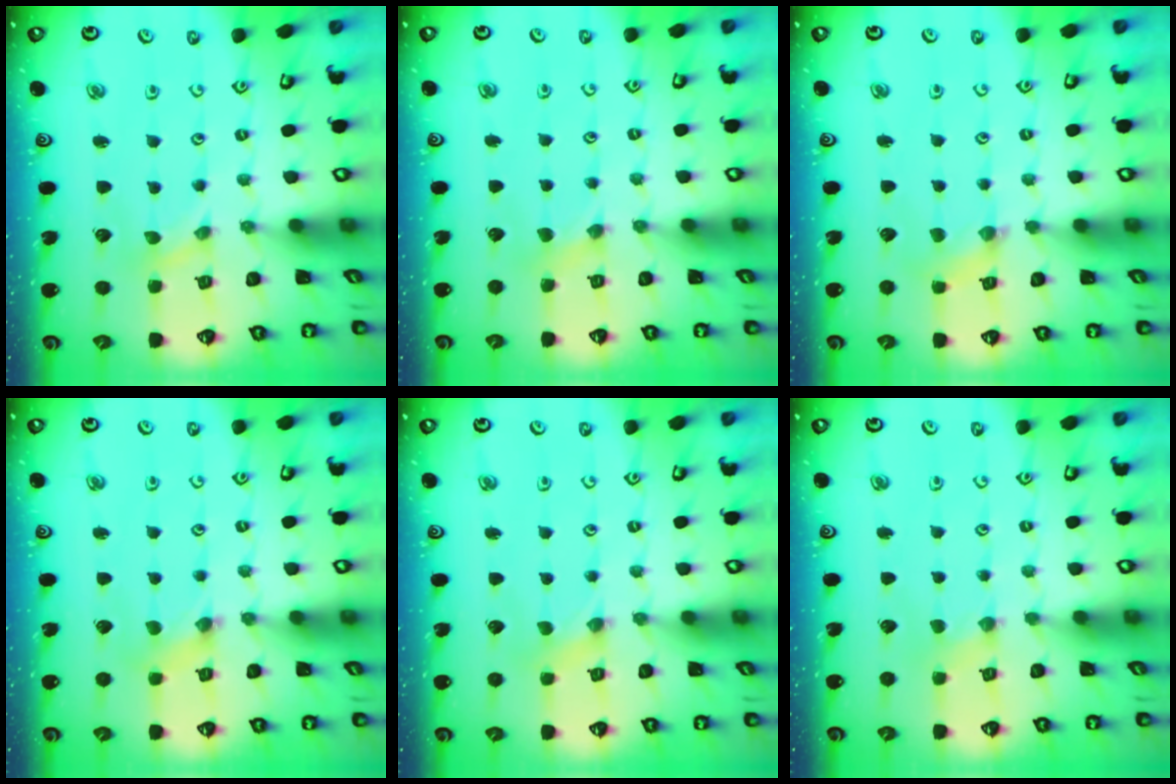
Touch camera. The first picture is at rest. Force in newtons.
{"total": 3.1, "press": 3.1, "slide": 0.5}
{"total": 2.5, "press": 2.5, "slide": 0.3}
{"total": 0.8, "press": 0.7, "slide": 0.3}
{"total": 0.0}
{"total": 1.8, "press": 1.8, "slide": 0.3}